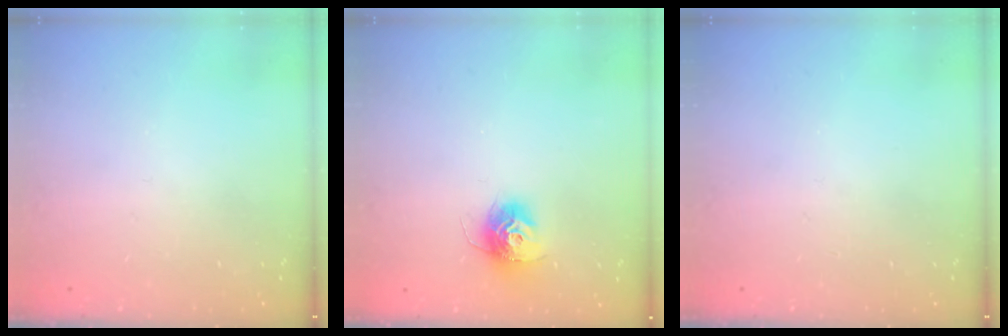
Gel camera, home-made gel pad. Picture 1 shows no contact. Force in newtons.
{"total": 11.5, "press": 11.4, "slide": 0.8}
{"total": 0.0}